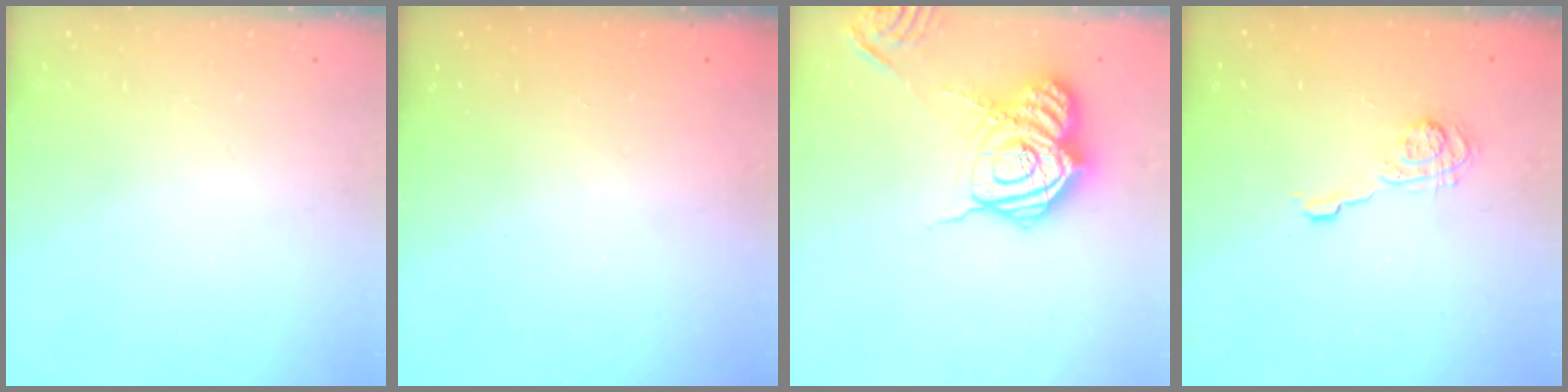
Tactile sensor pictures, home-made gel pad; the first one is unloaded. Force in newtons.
{"total": 2.4, "press": 2.3, "slide": 0.8}
{"total": 18.9, "press": 18.9, "slide": 1.5}
{"total": 6.1, "press": 6.1, "slide": 0.7}